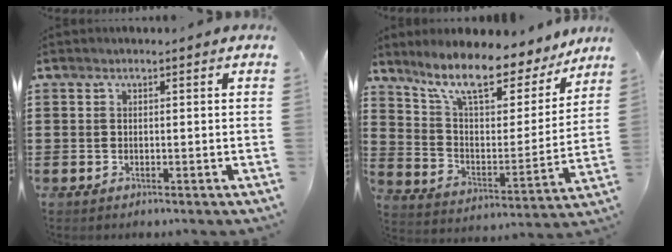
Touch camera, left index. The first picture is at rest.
{"total": 11.1, "force": [8.9, 2.6, 6.0], "torque": [-0.139, -0.056, 0.150]}